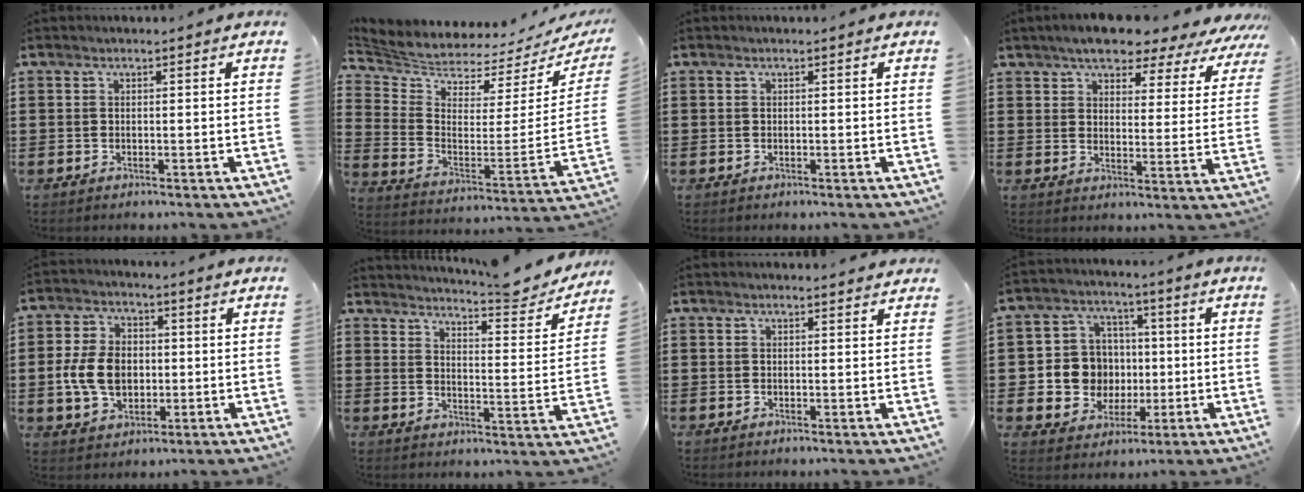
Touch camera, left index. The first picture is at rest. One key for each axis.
{"total": 3.6, "fx": 3.6, "fy": 0.5, "fz": 0.3, "tx": -0.035, "ty": -0.055, "tz": 0.057}
{"total": 0.0}
{"total": 5.9, "fx": 5.6, "fy": 1.2, "fz": 1.7, "tx": -0.055, "ty": -0.028, "tz": 0.095}
{"total": 8.1, "fx": -0.6, "fy": 5.9, "fz": 5.5, "tx": -0.127, "ty": 0.006, "tz": -0.016}
{"total": 6.3, "fx": 5.9, "fy": 0.2, "fz": 2.0, "tx": -0.036, "ty": -0.044, "tz": 0.094}
{"total": 1.0, "fx": 1.0, "fy": 0.0, "fz": 0.2, "tx": -0.006, "ty": 0.000, "tz": 0.020}
{"total": 8.8, "fx": 0.2, "fy": 8.4, "fz": 2.4, "tx": -0.077, "ty": 0.016, "tz": 0.014}